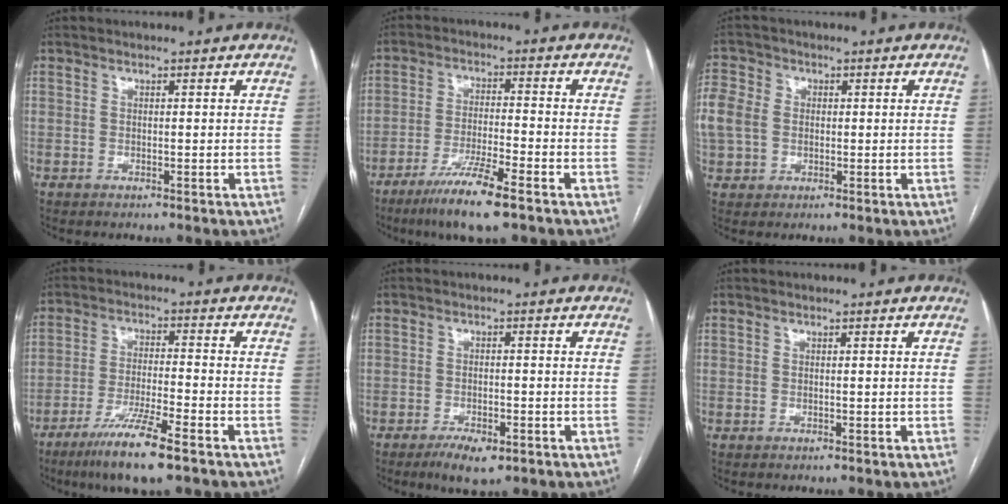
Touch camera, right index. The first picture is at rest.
{"total": 9.3, "force": [-6.2, 0.2, 6.9], "torque": [-0.133, -0.025, -0.111]}
{"total": 13.4, "force": [0.9, 11.7, 6.4], "torque": [-0.209, 0.038, 0.027]}
{"total": 9.9, "force": [-6.5, 0.2, 7.5], "torque": [-0.144, -0.027, -0.116]}
{"total": 4.7, "force": [-2.9, 1.5, 3.4], "torque": [-0.060, -0.005, -0.042]}
{"total": 0.0}